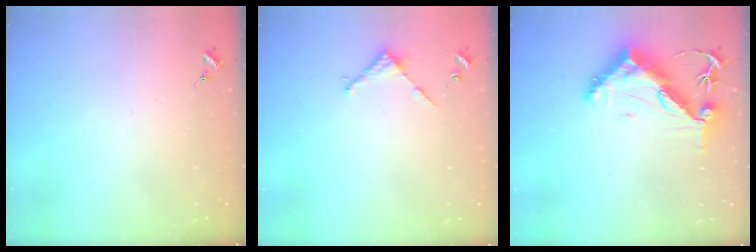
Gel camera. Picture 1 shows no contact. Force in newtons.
{"total": 2.9, "press": 2.8, "slide": 0.2}
{"total": 12.8, "press": 12.8, "slide": 1.2}